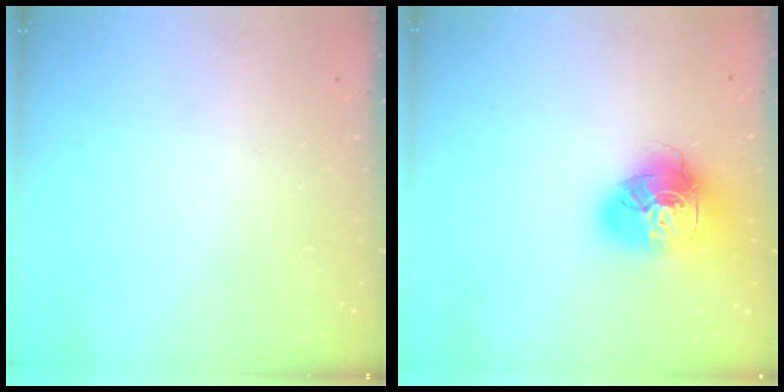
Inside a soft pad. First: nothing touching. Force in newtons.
{"total": 19.5, "press": 19.4, "slide": 2.2}